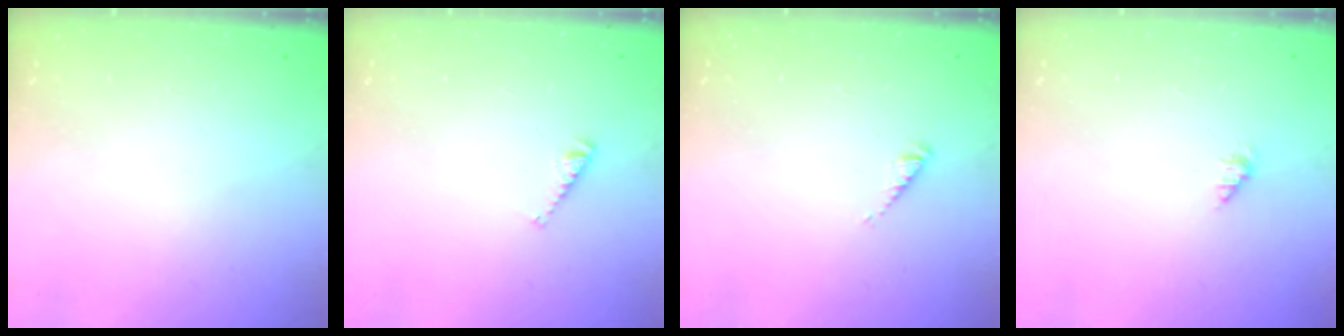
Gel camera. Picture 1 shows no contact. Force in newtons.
{"total": 3.4, "press": 3.4, "slide": 0.4}
{"total": 1.1, "press": 1.0, "slide": 0.3}
{"total": 1.1, "press": 1.0, "slide": 0.2}